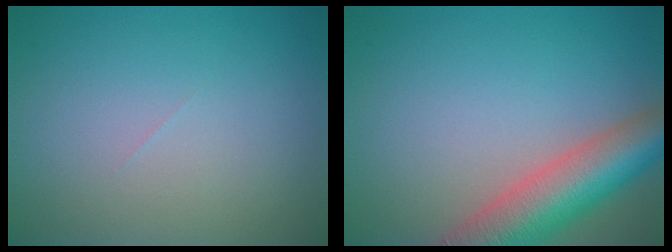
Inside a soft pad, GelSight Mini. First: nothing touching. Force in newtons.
{"total": 8.2, "press": 8.2, "slide": 0.6}